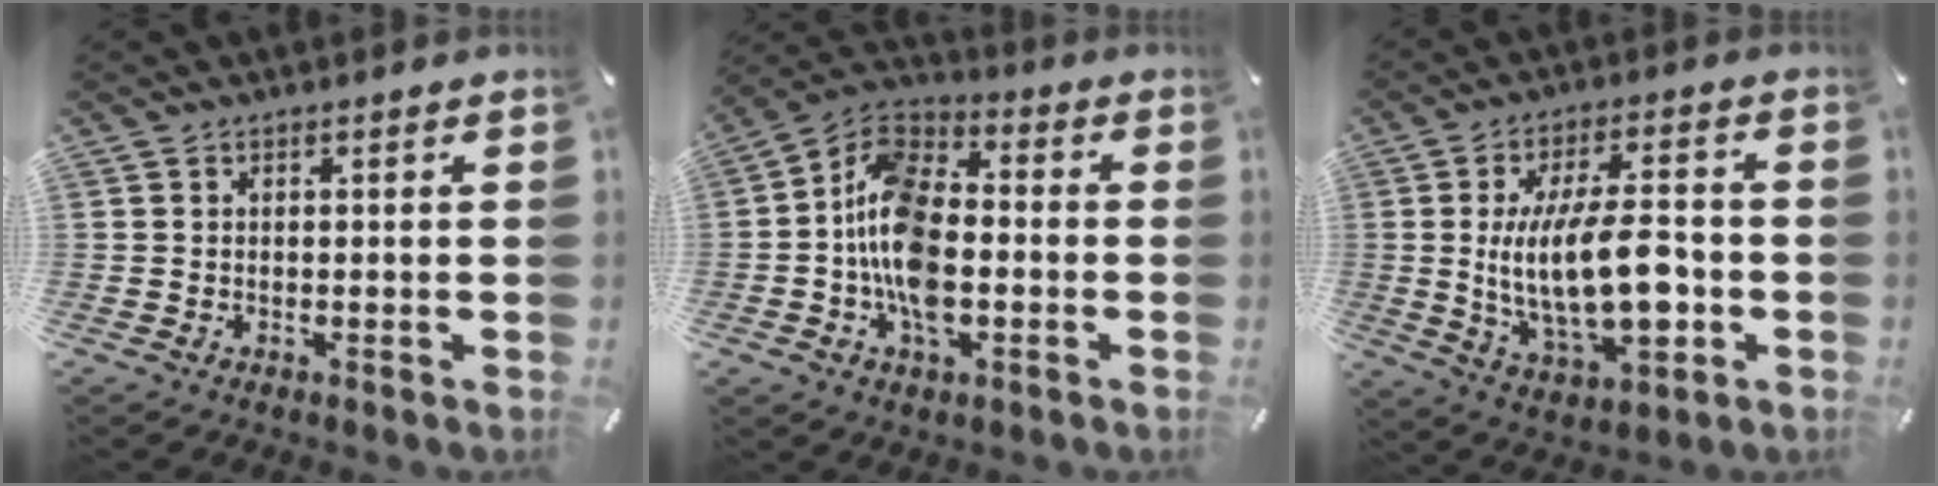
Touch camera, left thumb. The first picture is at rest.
{"total": 14.5, "force": [-4.2, 9.0, 10.5], "torque": [-0.228, 0.017, -0.079]}
{"total": 19.4, "force": [-1.6, 8.7, 17.3], "torque": [-0.318, -0.009, -0.025]}